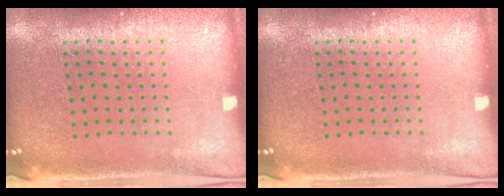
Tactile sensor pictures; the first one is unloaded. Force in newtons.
{"total": 0.0}